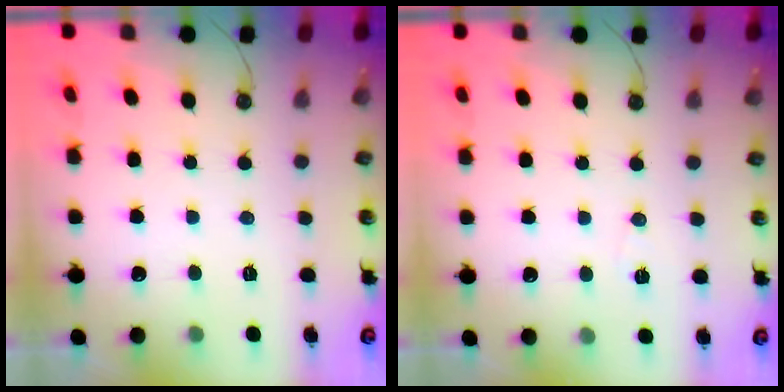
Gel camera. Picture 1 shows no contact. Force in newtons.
{"total": 4.3, "press": 3.0, "slide": 3.0}